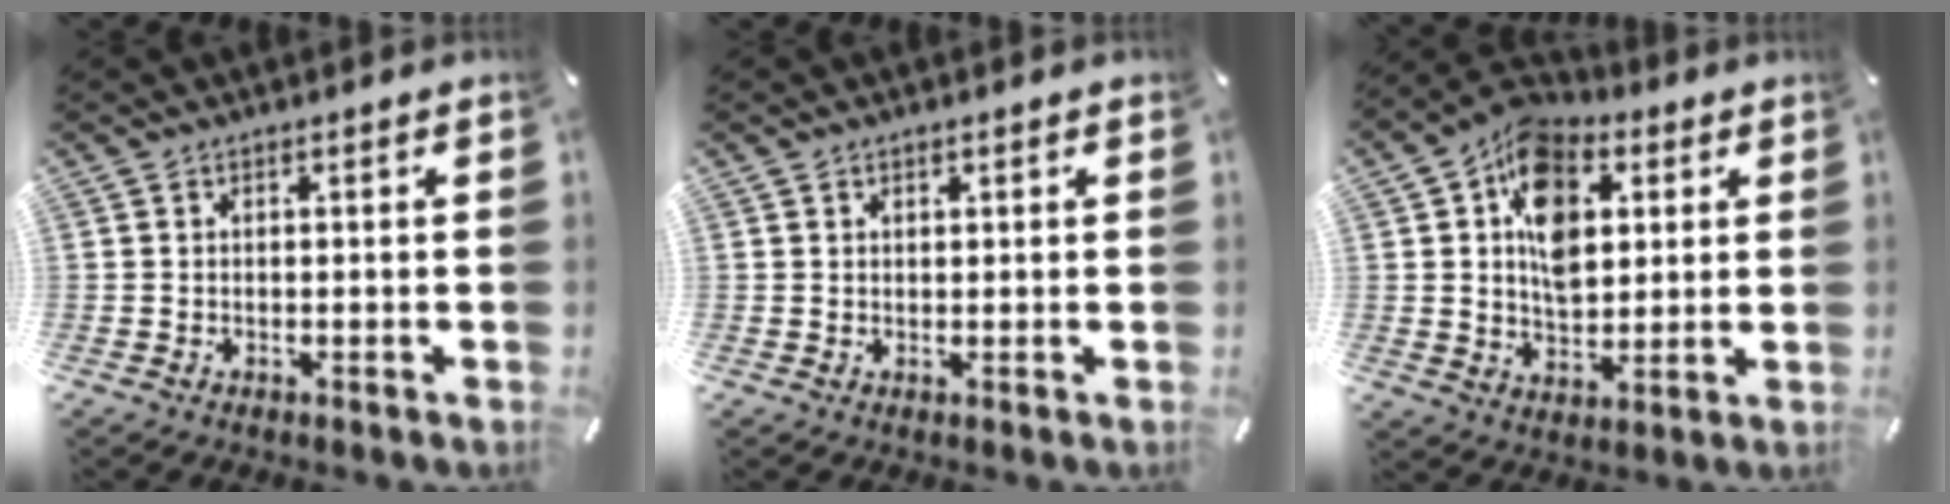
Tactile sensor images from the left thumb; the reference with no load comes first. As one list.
[{"total": 0.8, "force": [0.5, 0.6, 0.2], "torque": [-0.003, 0.002, 0.010]}, {"total": 13.9, "force": [4.2, 10.2, 8.6], "torque": [-0.146, -0.002, 0.076]}]